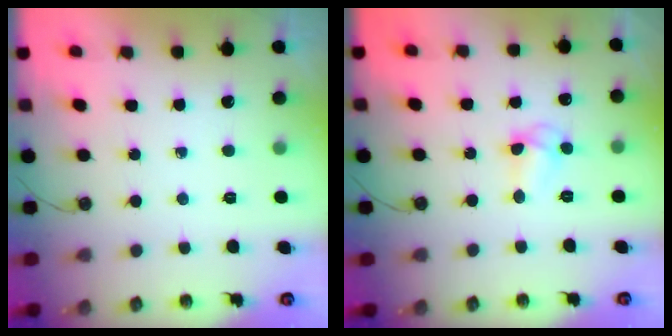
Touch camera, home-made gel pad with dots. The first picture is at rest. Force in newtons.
{"total": 6.2, "press": 6.1, "slide": 0.5}